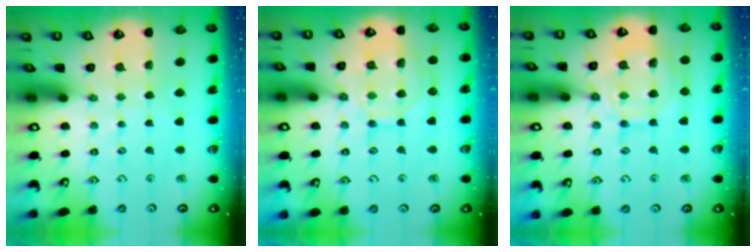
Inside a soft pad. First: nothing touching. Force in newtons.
{"total": 11.7, "press": 11.7, "slide": 1.1}
{"total": 12.8, "press": 12.7, "slide": 1.2}